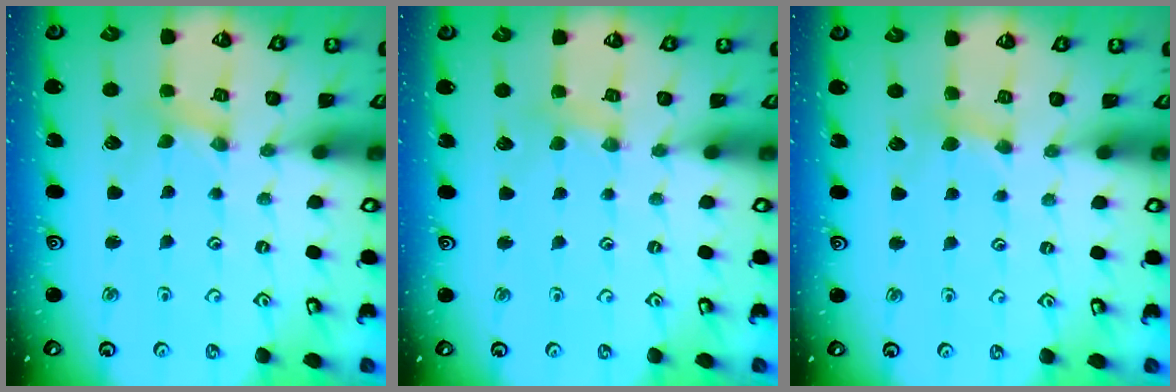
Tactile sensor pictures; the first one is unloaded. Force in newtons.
{"total": 2.9, "press": 2.9, "slide": 0.4}
{"total": 3.5, "press": 3.4, "slide": 0.3}